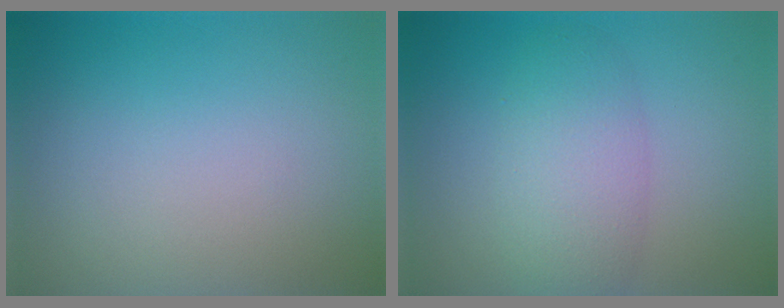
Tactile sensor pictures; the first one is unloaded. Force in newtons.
{"total": 4.4, "press": 4.4, "slide": 0.2}